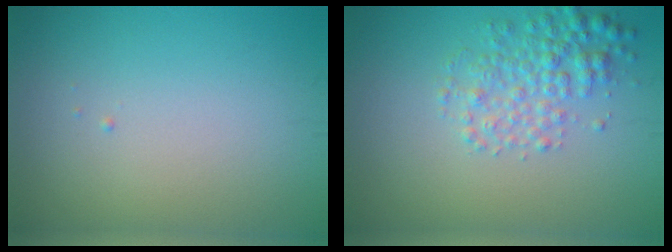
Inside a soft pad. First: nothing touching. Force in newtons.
{"total": 3.3, "press": 3.3, "slide": 0.1}